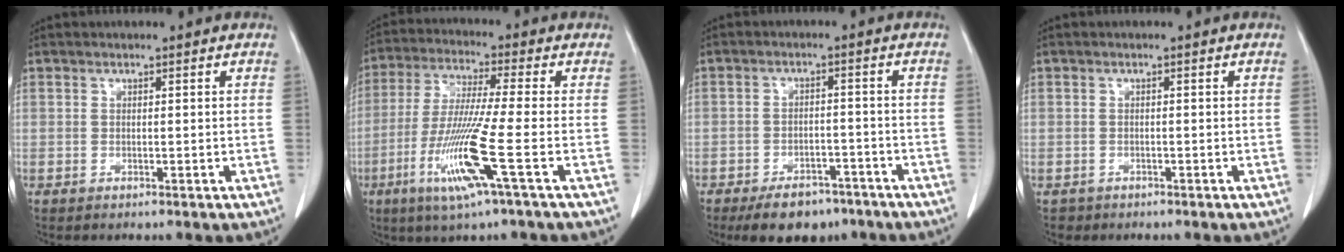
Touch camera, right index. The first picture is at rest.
{"total": 12.3, "force": [-4.5, -1.1, 11.3], "torque": [-0.233, -0.026, -0.094]}
{"total": 8.3, "force": [-6.2, 4.1, 3.6], "torque": [-0.053, 0.003, -0.094]}
{"total": 1.3, "force": [-0.7, 1.0, -0.3], "torque": [-0.005, 0.004, -0.011]}